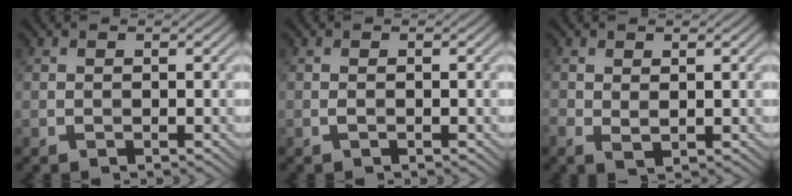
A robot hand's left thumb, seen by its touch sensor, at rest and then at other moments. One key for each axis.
{"total": 0.5, "fx": -0.2, "fy": 0.0, "fz": 0.5, "tx": -0.012, "ty": 0.000, "tz": -0.005}
{"total": 1.6, "fx": 0.3, "fy": 0.7, "fz": 1.4, "tx": -0.035, "ty": -0.004, "tz": 0.008}